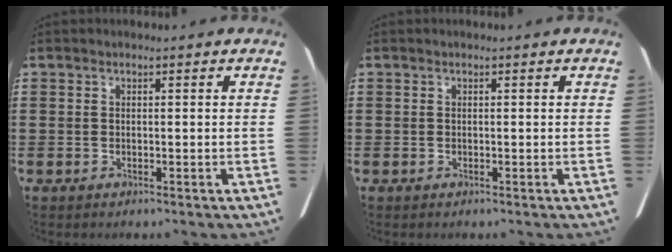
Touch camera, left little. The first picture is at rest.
{"total": 0.0}